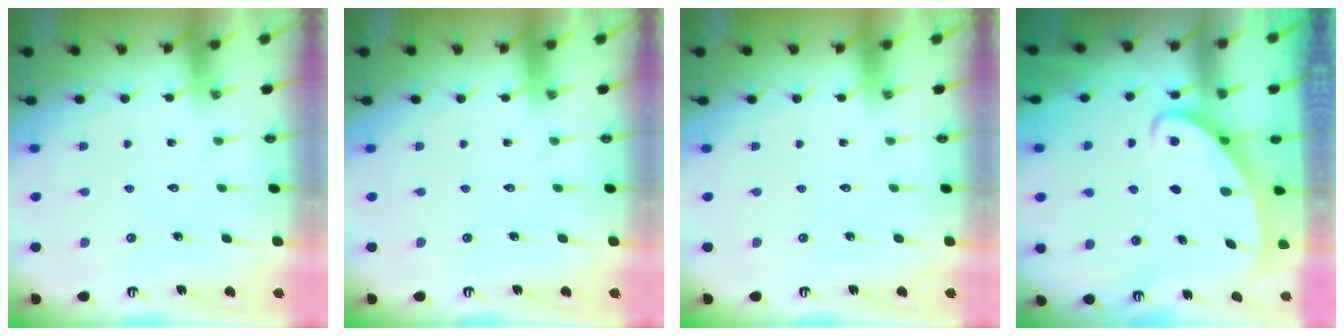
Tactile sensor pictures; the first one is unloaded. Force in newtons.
{"total": 0.0}
{"total": 0.0}
{"total": 2.5, "press": 2.5, "slide": 0.3}